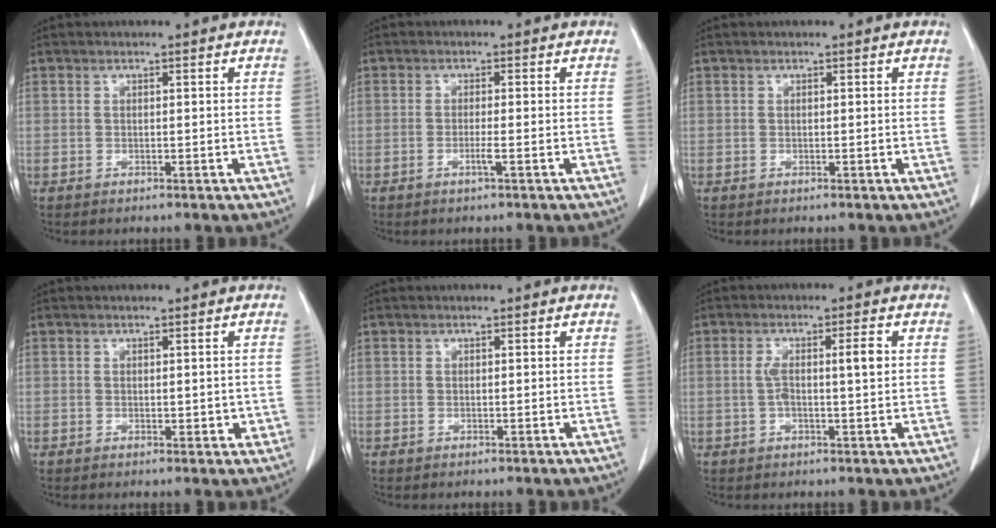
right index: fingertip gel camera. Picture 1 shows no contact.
{"total": 1.6, "force": [-0.7, -0.2, 1.4], "torque": [-0.030, -0.003, -0.014]}
{"total": 0.0}
{"total": 1.9, "force": [0.0, 1.1, 1.5], "torque": [-0.014, -0.003, 0.005]}
{"total": 0.0}
{"total": 4.8, "force": [0.5, 0.6, 4.8], "torque": [-0.092, 0.014, 0.010]}